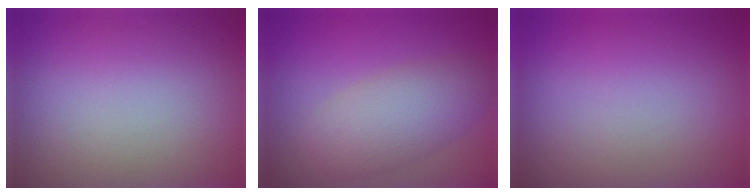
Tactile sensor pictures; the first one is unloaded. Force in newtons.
{"total": 4.8, "press": 4.8, "slide": 0.2}
{"total": 0.0}